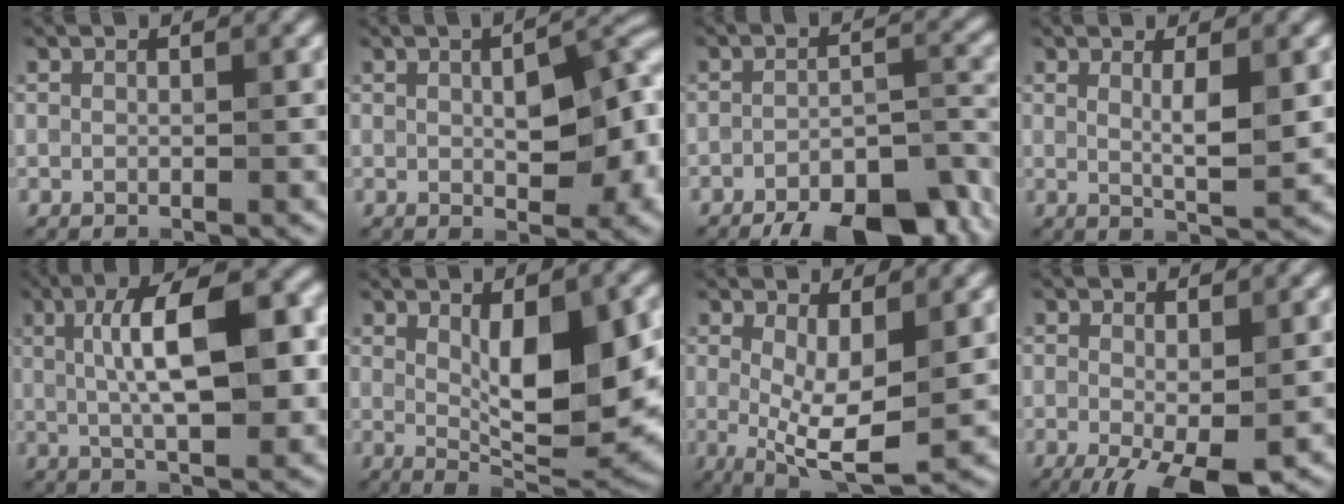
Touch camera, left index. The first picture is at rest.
{"total": 8.6, "force": [0.1, 3.9, 7.7], "torque": [-0.096, 0.005, 0.005]}
{"total": 10.9, "force": [-8.2, 3.5, 6.2], "torque": [-0.084, -0.009, -0.115]}
{"total": 3.0, "force": [0.7, 0.6, 2.9], "torque": [-0.045, -0.008, 0.013]}
{"total": 9.7, "force": [1.1, 3.2, 9.1], "torque": [-0.135, 0.011, 0.014]}
{"total": 9.1, "force": [1.1, 2.8, 8.5], "torque": [-0.125, -0.010, 0.026]}
{"total": 5.9, "force": [0.0, 2.0, 5.6], "torque": [-0.107, -0.015, 0.002]}
{"total": 5.0, "force": [-2.0, 1.4, 4.3], "torque": [-0.073, -0.013, -0.031]}